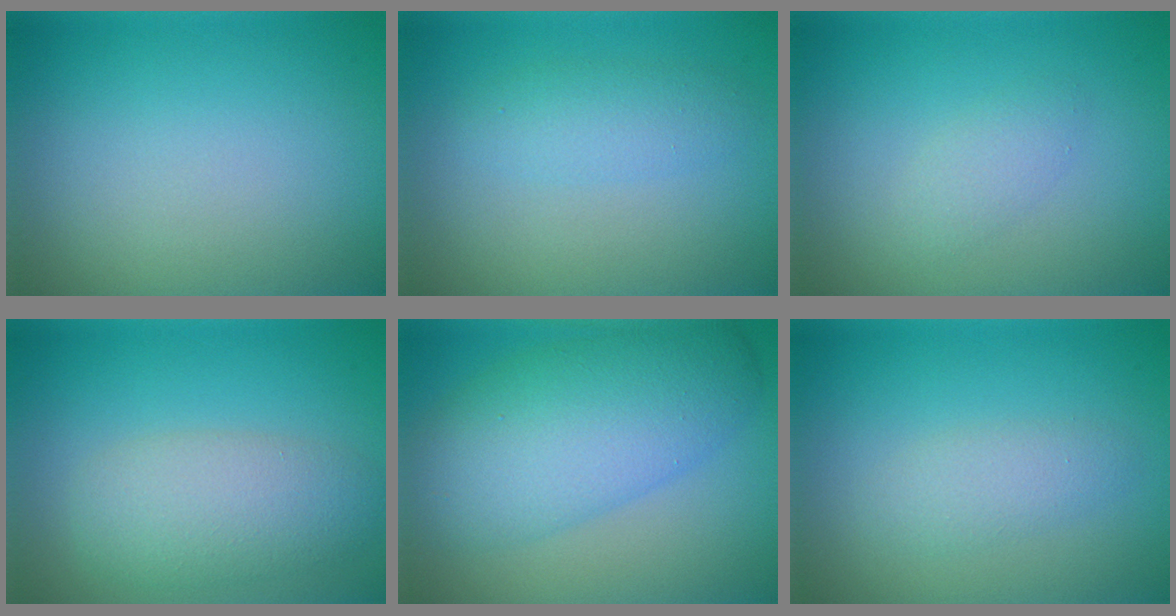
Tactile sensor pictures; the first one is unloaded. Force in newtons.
{"total": 2.2, "press": 2.2, "slide": 0.1}
{"total": 1.4, "press": 1.4, "slide": 0.1}
{"total": 4.5, "press": 4.5, "slide": 0.3}
{"total": 8.2, "press": 8.2, "slide": 0.1}
{"total": 1.8, "press": 1.8, "slide": 0.0}